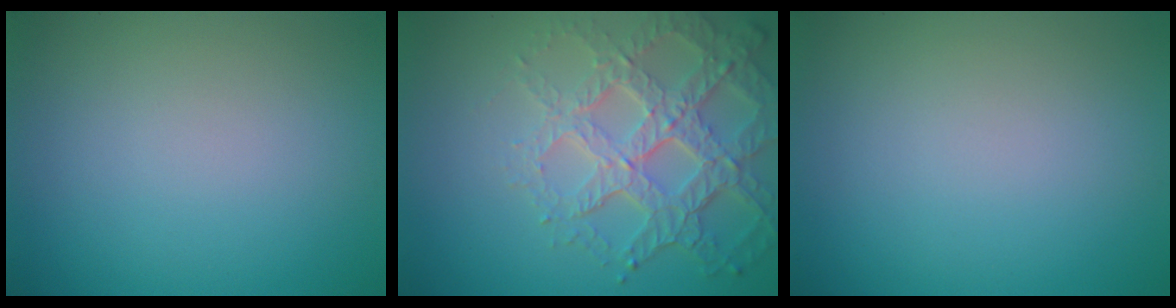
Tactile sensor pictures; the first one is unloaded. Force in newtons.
{"total": 6.7, "press": 4.9, "slide": 4.5}
{"total": 0.0}